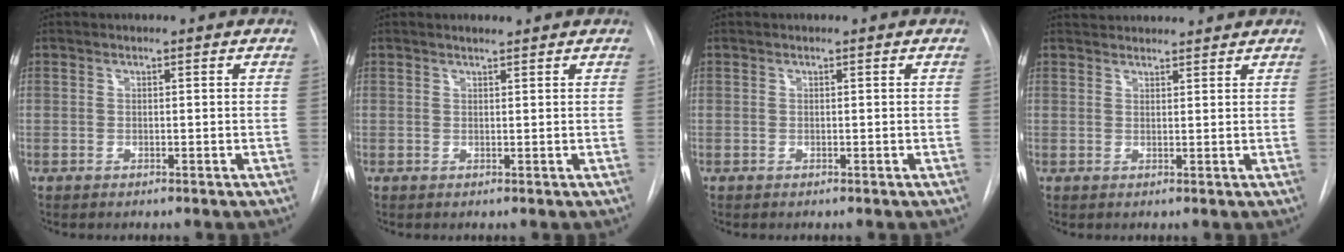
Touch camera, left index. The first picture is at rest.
{"total": 1.4, "force": [1.3, 0.1, 0.5], "torque": [-0.010, 0.008, 0.024]}
{"total": 0.0}
{"total": 6.5, "force": [6.3, 1.1, 1.2], "torque": [-0.015, 0.034, 0.083]}